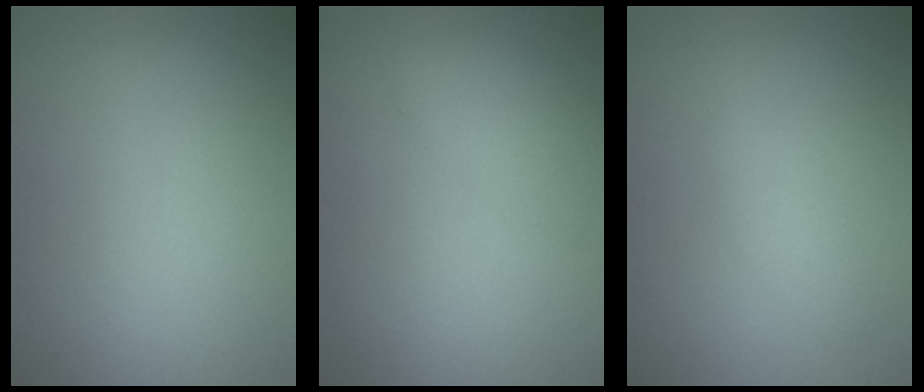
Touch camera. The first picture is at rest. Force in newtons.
{"total": 3.0, "press": 3.0, "slide": 0.1}
{"total": 1.4, "press": 1.4, "slide": 0.1}